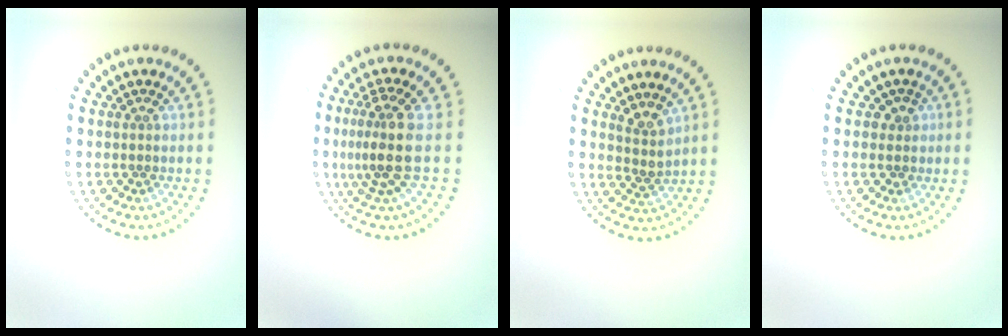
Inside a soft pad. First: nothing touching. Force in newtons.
{"total": 3.9, "press": 2.8, "slide": 2.6}
{"total": 2.0, "press": 1.5, "slide": 1.3}
{"total": 1.3, "press": 1.1, "slide": 0.7}